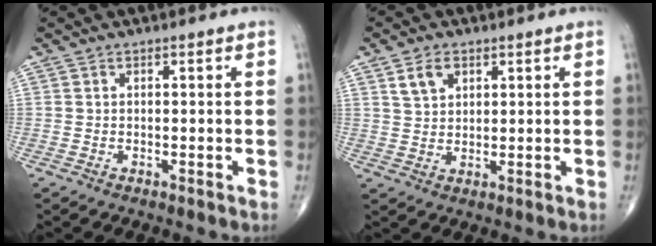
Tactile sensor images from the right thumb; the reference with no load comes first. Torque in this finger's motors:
{"motor_torque": [-0.75, 0.25, 0.05, -0.03, 0.11]}